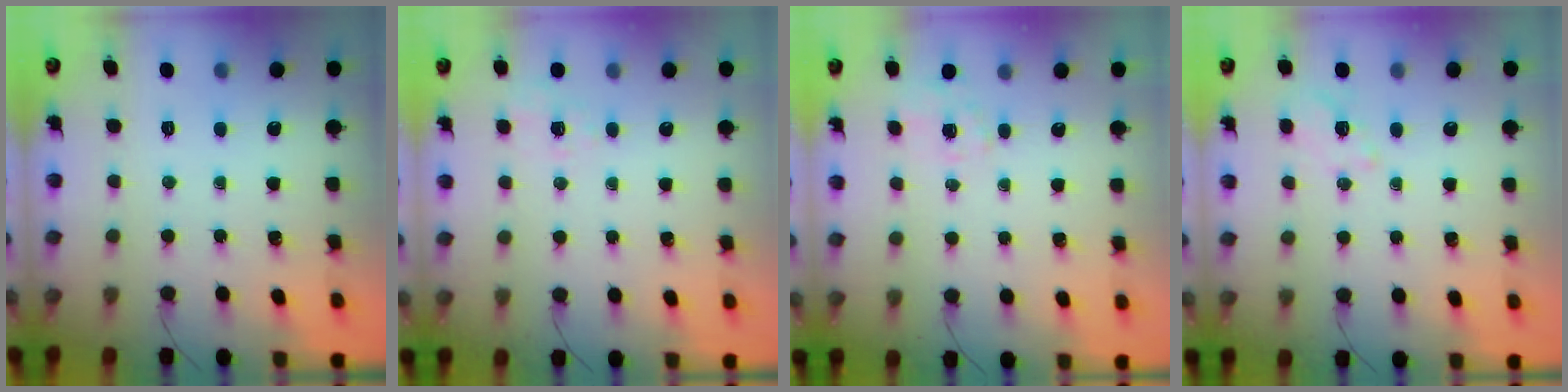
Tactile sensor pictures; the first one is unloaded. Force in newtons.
{"total": 2.1, "press": 1.3, "slide": 1.7}
{"total": 1.5, "press": 1.1, "slide": 1.0}
{"total": 2.4, "press": 1.9, "slide": 1.5}